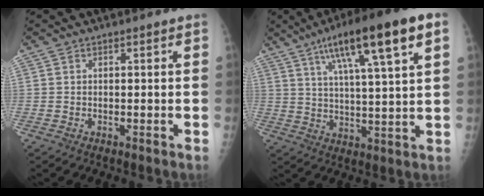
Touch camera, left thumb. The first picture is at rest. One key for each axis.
{"total": 18.0, "fx": 8.7, "fy": 2.9, "fz": 15.5, "tx": -0.238, "ty": -0.003, "tz": 0.138}